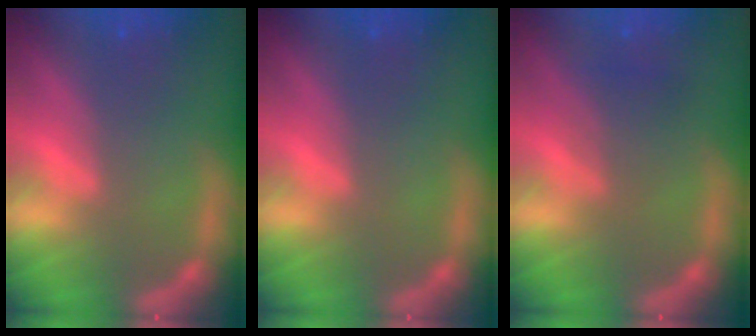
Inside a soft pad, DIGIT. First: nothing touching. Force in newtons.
{"total": 0.0}
{"total": 2.5}